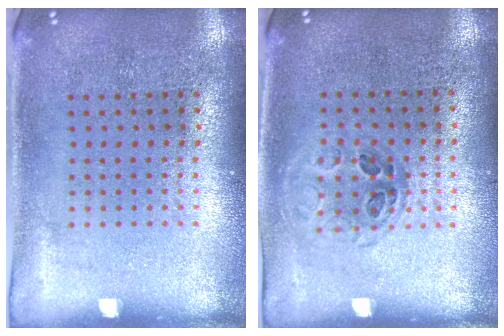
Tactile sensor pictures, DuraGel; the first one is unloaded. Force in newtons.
{"total": 0.9, "press": 0.9, "slide": 0.3}